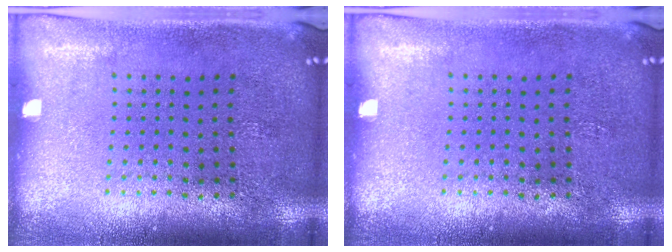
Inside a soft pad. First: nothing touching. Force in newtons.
{"total": 0.0}